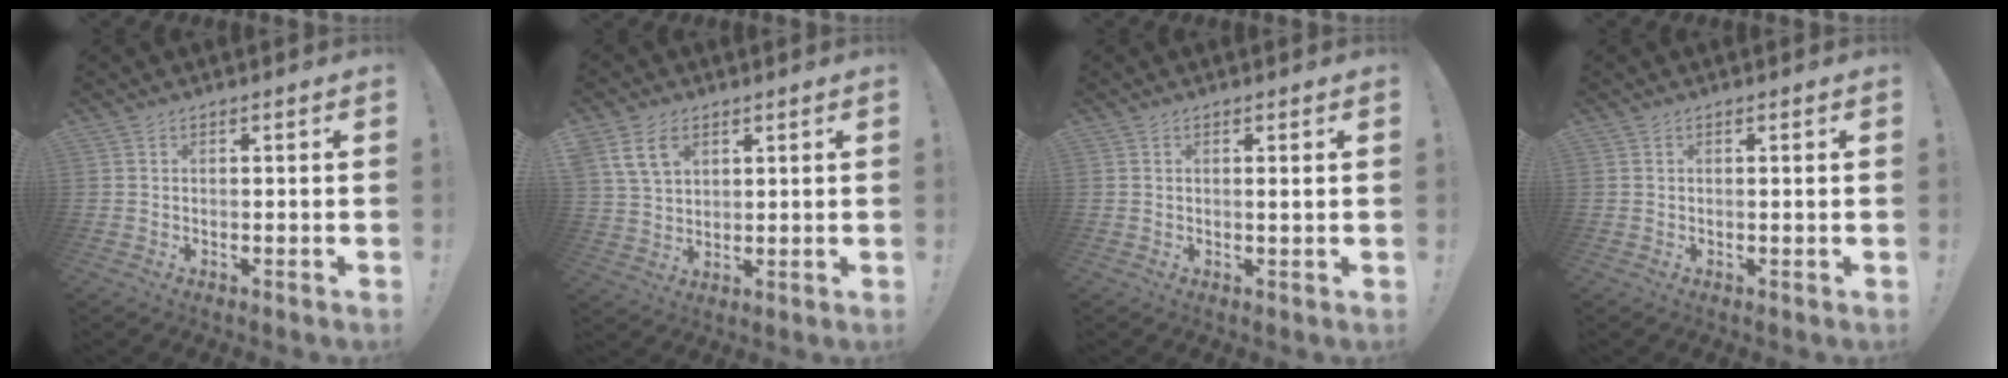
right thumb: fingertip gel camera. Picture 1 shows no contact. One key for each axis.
{"total": 9.0, "fx": 4.5, "fy": 6.1, "fz": 4.7, "tx": -0.082, "ty": -0.003, "tz": 0.093}
{"total": 1.1, "fx": 0.5, "fy": -0.3, "fz": 1.0, "tx": -0.004, "ty": -0.008, "tz": 0.004}
{"total": 0.8, "fx": 0.4, "fy": -0.3, "fz": 0.6, "tx": -0.004, "ty": -0.004, "tz": 0.006}